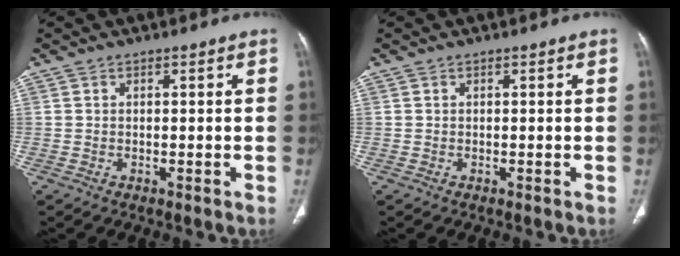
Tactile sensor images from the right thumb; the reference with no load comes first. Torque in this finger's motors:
{"motor_torque": [0.06, 0.01, 0.07, 0.21, 0.02]}